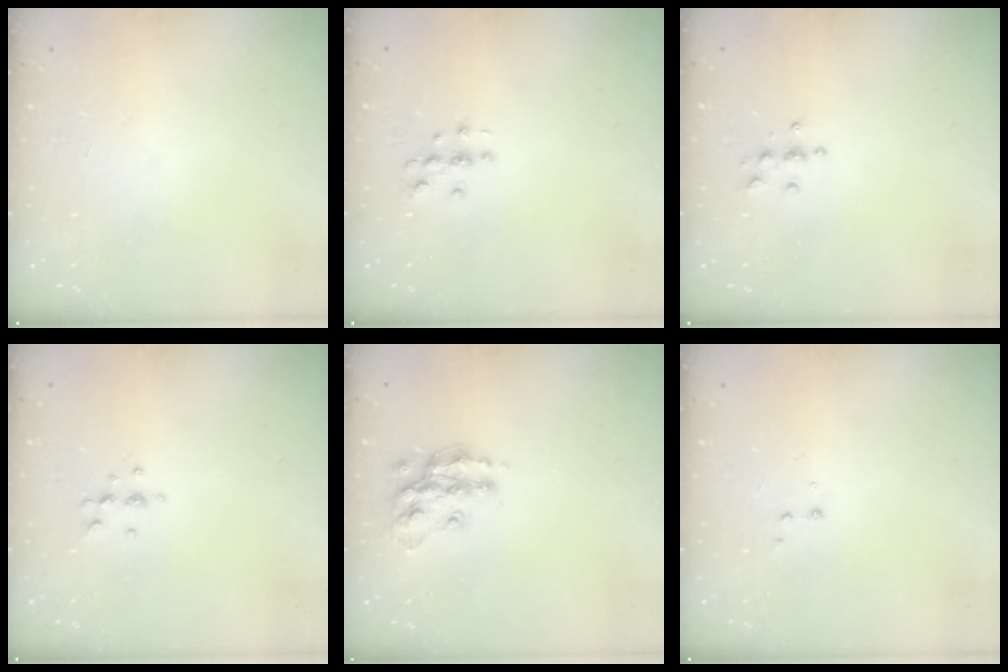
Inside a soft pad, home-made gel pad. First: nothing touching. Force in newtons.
{"total": 2.9, "press": 2.9, "slide": 0.3}
{"total": 3.9, "press": 3.9, "slide": 0.4}
{"total": 5.6, "press": 5.4, "slide": 1.5}
{"total": 13.4, "press": 13.4, "slide": 0.9}
{"total": 3.4, "press": 3.3, "slide": 0.6}